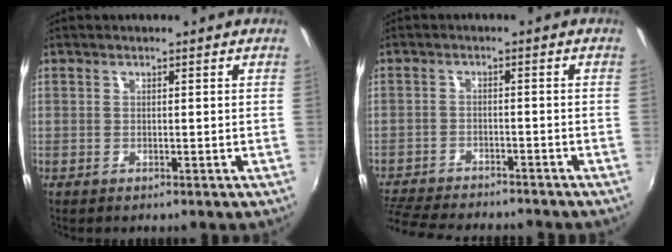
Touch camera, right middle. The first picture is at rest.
{"total": 13.2, "force": [-11.8, 2.9, 5.2], "torque": [-0.128, -0.019, -0.186]}